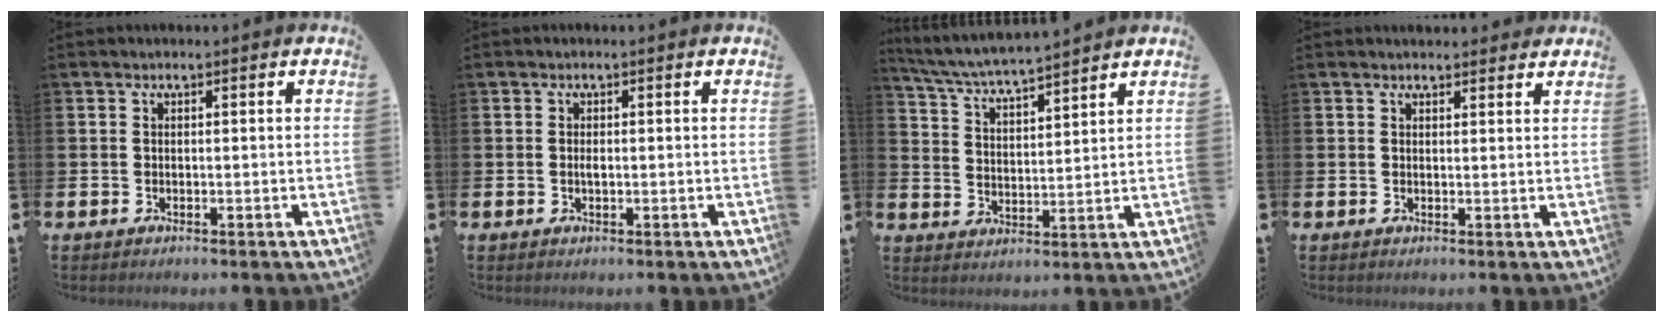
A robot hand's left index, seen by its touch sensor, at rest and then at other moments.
{"total": 0.7, "force": [0.0, 0.3, 0.7], "torque": [-0.020, 0.004, 0.000]}
{"total": 5.4, "force": [5.3, -0.1, 1.2], "torque": [-0.044, -0.039, 0.090]}
{"total": 1.8, "force": [1.7, 0.4, 0.0], "torque": [0.008, -0.008, 0.030]}